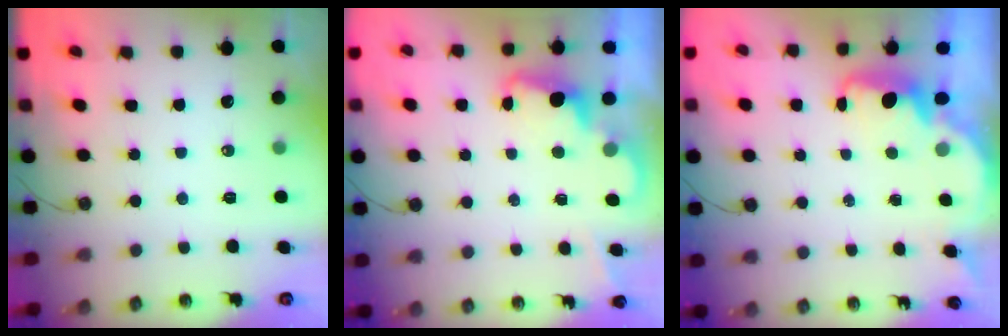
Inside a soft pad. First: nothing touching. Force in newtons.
{"total": 2.5, "press": 2.4, "slide": 0.5}
{"total": 2.3, "press": 2.2, "slide": 0.6}